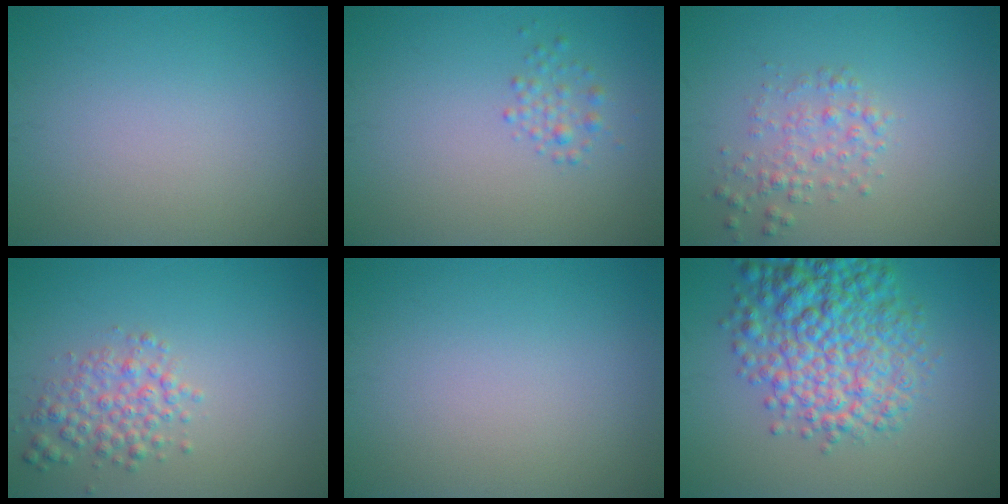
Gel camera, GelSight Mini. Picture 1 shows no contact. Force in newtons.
{"total": 1.4, "press": 1.4, "slide": 0.1}
{"total": 2.1, "press": 2.1, "slide": 0.1}
{"total": 2.8, "press": 2.8, "slide": 0.1}
{"total": 0.0}
{"total": 8.5, "press": 8.5, "slide": 0.3}